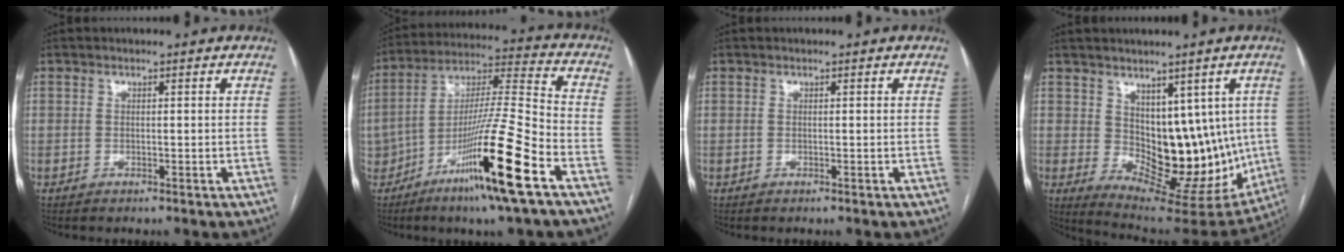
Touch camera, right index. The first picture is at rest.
{"total": 17.0, "force": [-8.4, -0.2, 14.8], "torque": [-0.270, -0.021, -0.150]}
{"total": 0.0}
{"total": 14.3, "force": [1.4, 8.3, 11.5], "torque": [-0.134, -0.003, 0.049]}